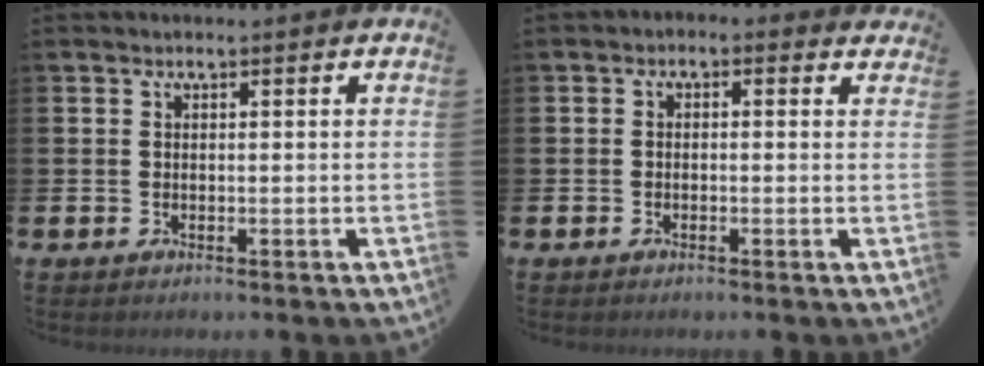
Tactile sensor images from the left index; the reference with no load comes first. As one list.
[{"total": 0.8, "force": [-0.6, 0.4, 0.2], "torque": [-0.008, 0.004, -0.014]}]